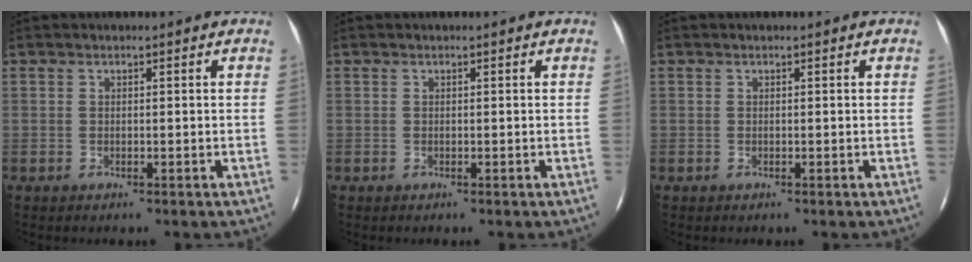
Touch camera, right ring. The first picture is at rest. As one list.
[{"total": 0.0}, {"total": 0.0}]